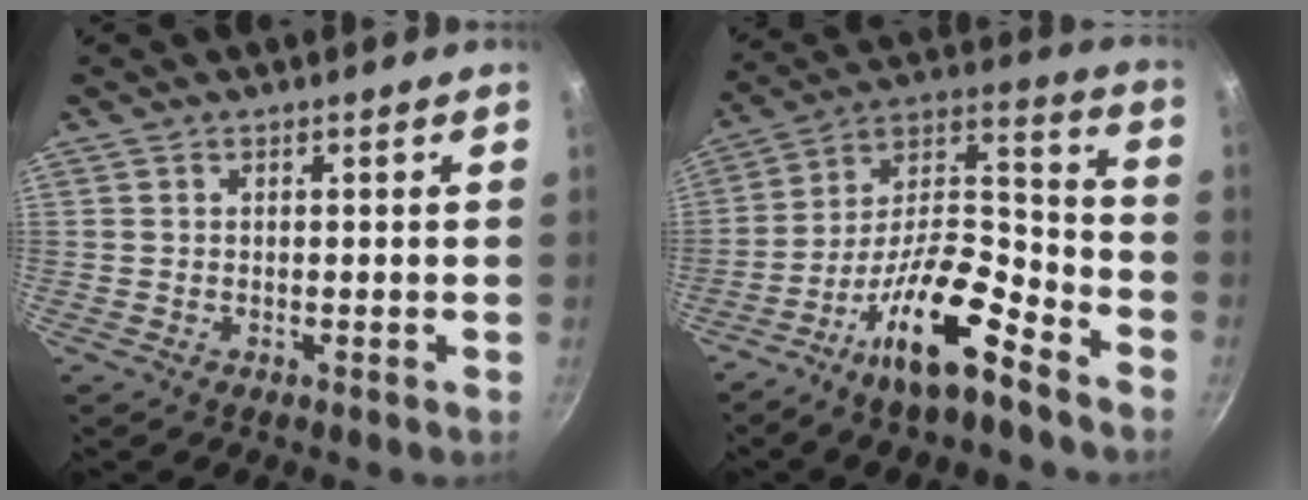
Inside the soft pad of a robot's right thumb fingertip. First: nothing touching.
{"total": 17.4, "force": [-11.0, 5.5, 12.3], "torque": [-0.201, 0.087, -0.205]}